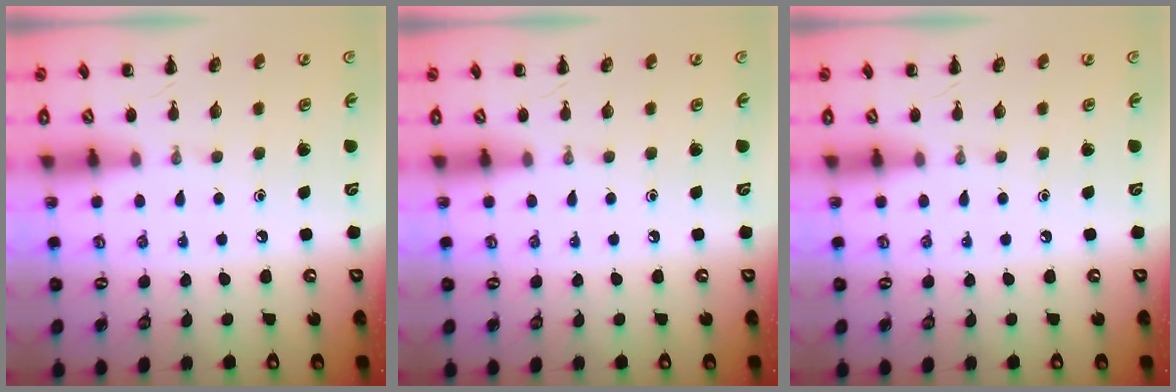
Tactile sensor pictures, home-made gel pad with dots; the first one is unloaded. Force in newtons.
{"total": 0.0}
{"total": 0.0}